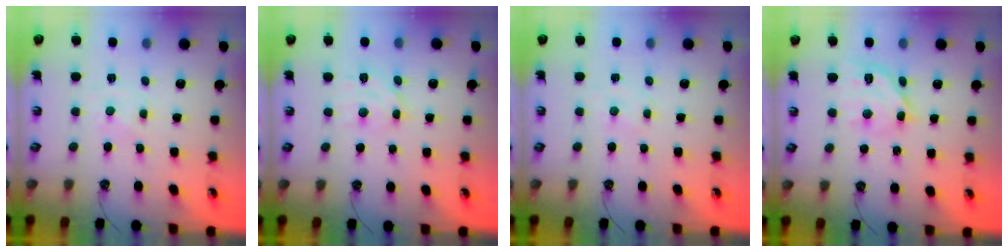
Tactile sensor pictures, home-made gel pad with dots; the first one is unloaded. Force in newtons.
{"total": 8.0, "press": 8.0, "slide": 0.5}
{"total": 1.8, "press": 1.7, "slide": 0.3}
{"total": 13.8, "press": 13.7, "slide": 1.3}